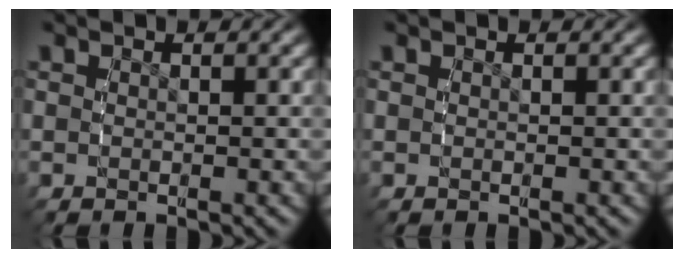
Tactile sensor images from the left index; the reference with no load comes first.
{"total": 0.0}